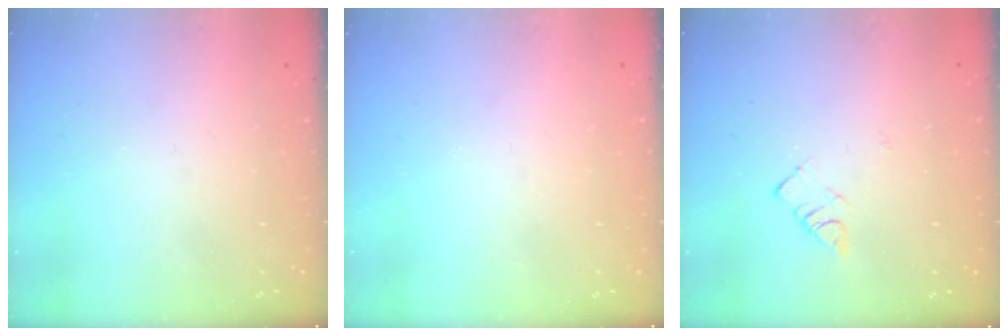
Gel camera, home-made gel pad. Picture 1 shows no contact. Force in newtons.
{"total": 0.0}
{"total": 2.3, "press": 2.3, "slide": 0.4}